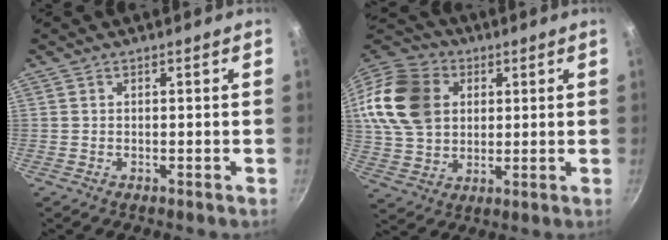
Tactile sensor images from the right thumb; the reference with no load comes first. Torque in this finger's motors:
{"motor_torque": [0.97, 1.59, 0.60, -0.52, 0.28]}